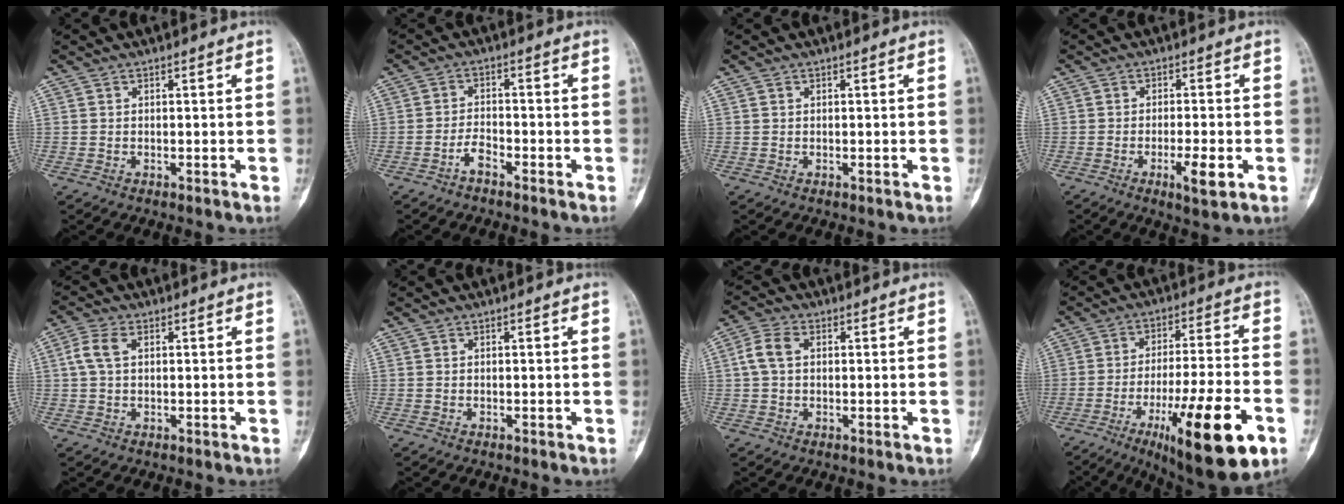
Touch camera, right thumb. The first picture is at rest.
{"total": 2.8, "force": [-2.1, 1.0, 1.6], "torque": [-0.029, 0.017, -0.042]}
{"total": 0.0}
{"total": 5.3, "force": [-2.0, 1.1, 4.7], "torque": [-0.078, -0.003, -0.031]}
{"total": 4.4, "force": [1.0, 2.6, 3.4], "torque": [-0.085, 0.013, 0.017]}
{"total": 0.0}
{"total": 4.9, "force": [0.8, 3.3, 3.6], "torque": [-0.081, 0.015, 0.012]}
{"total": 20.8, "force": [-9.1, 4.4, 18.2], "torque": [-0.277, 0.024, -0.137]}